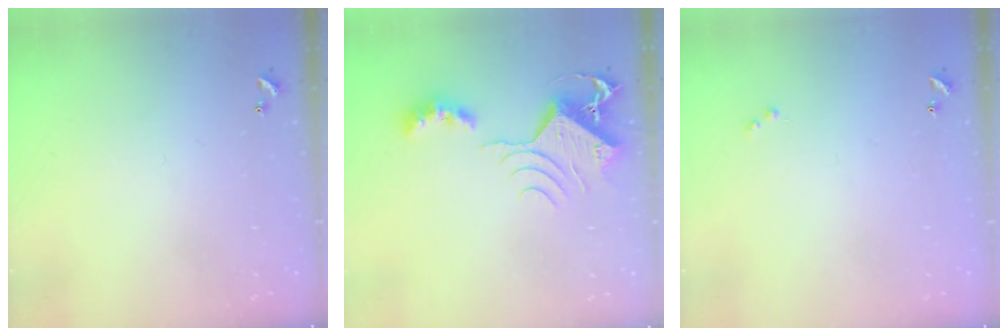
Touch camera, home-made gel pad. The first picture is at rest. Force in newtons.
{"total": 8.6, "press": 8.5, "slide": 1.3}
{"total": 0.0}